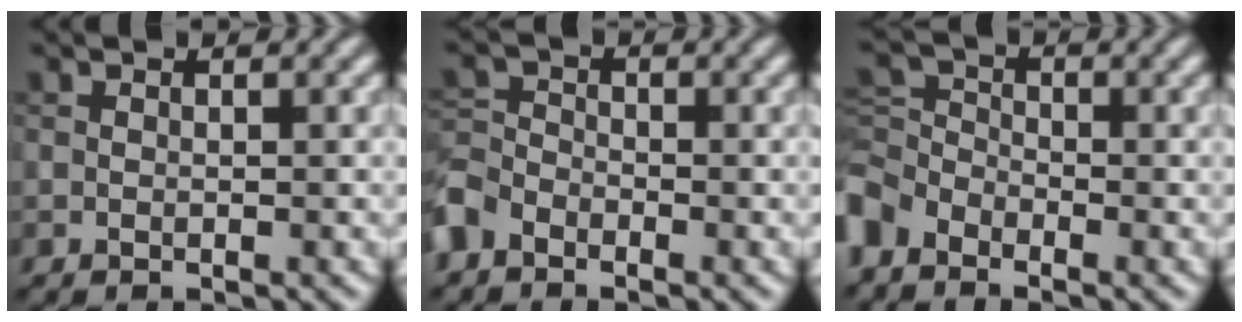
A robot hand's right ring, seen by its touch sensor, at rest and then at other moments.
{"total": 3.5, "force": [-2.6, 2.1, 1.1], "torque": [-0.032, -0.001, -0.072]}
{"total": 3.8, "force": [-2.8, 2.2, 1.3], "torque": [-0.035, 0.001, -0.076]}